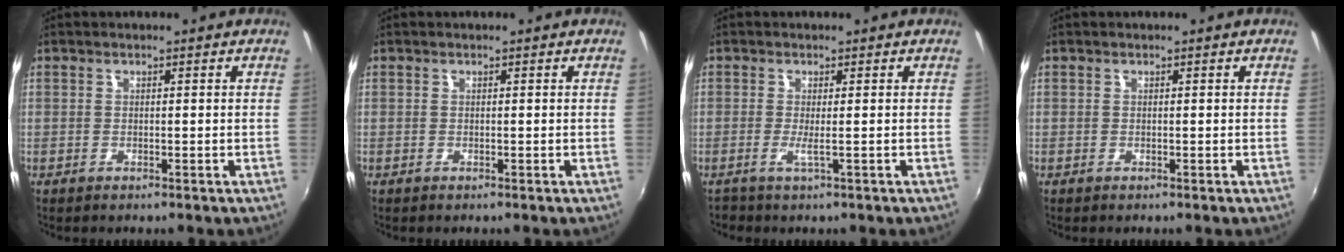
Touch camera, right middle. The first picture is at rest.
{"total": 0.0}
{"total": 1.3, "force": [-0.4, -0.5, 1.1], "torque": [-0.030, -0.001, -0.010]}
{"total": 0.0}